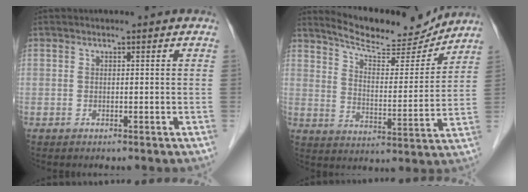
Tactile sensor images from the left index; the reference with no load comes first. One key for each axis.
{"total": 13.4, "fx": 12.7, "fy": 2.0, "fz": 3.9, "tx": -0.067, "ty": -0.010, "tz": 0.196}